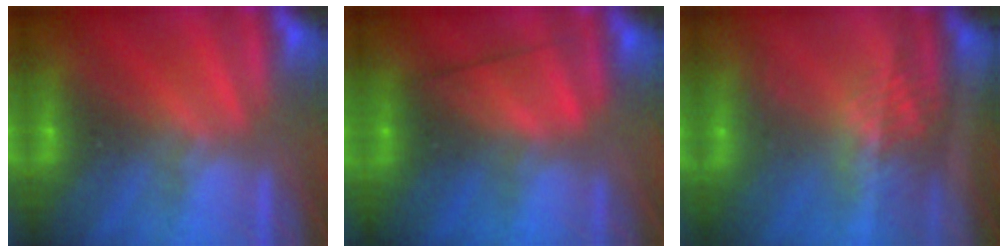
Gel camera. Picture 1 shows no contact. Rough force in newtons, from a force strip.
{"total": 2.6}
{"total": 2.4}